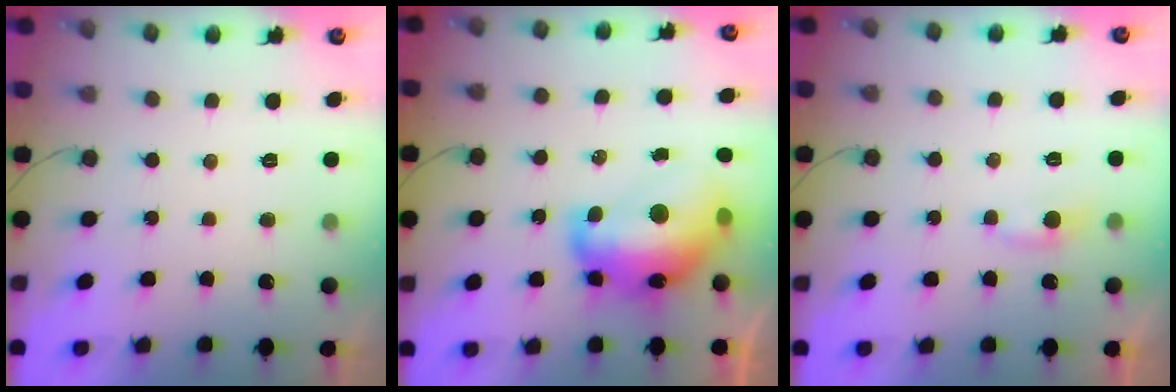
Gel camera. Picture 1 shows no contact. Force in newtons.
{"total": 18.0, "press": 17.9, "slide": 1.7}
{"total": 3.5, "press": 3.4, "slide": 0.3}